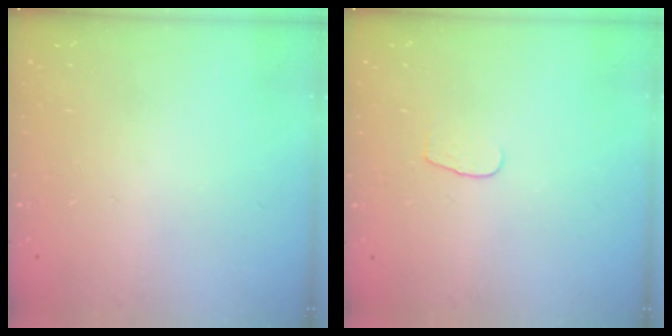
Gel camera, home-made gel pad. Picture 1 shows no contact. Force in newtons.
{"total": 4.2, "press": 4.2, "slide": 0.4}